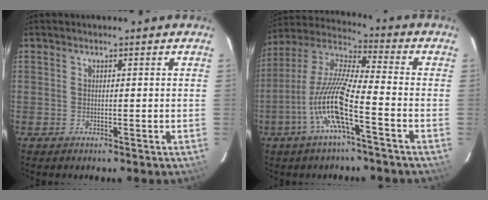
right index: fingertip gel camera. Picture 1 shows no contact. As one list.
[{"total": 13.4, "force": [-5.6, 1.4, 12.1], "torque": [-0.244, -0.003, -0.115]}]